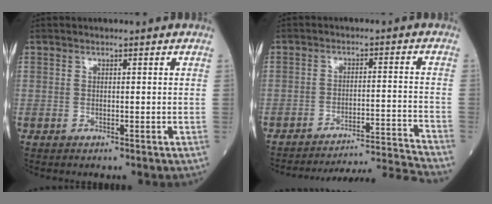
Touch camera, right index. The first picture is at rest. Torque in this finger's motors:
{"motor_torque": [0.03, -0.18, 0.19, 0.05]}